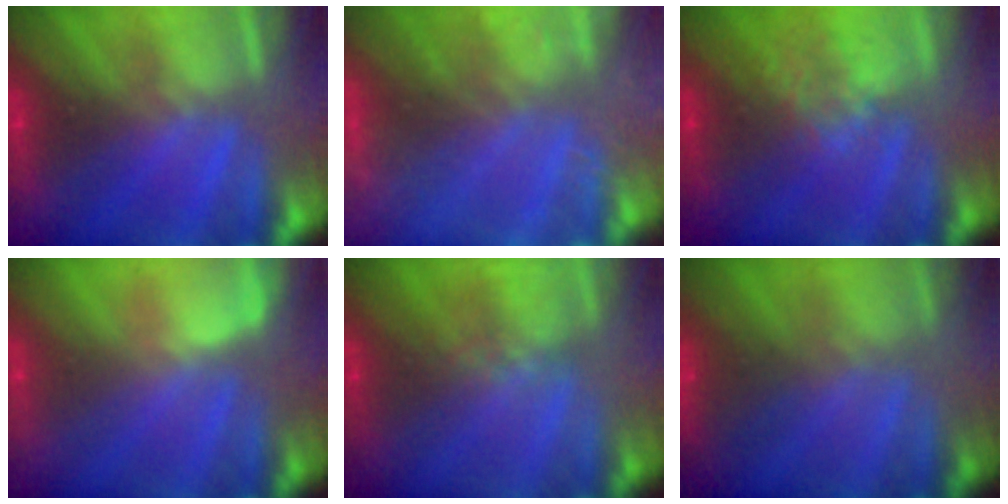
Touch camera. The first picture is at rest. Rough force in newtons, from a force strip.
{"total": 7.5}
{"total": 4.2}
{"total": 2.8}
{"total": 4.2}
{"total": 2.8}